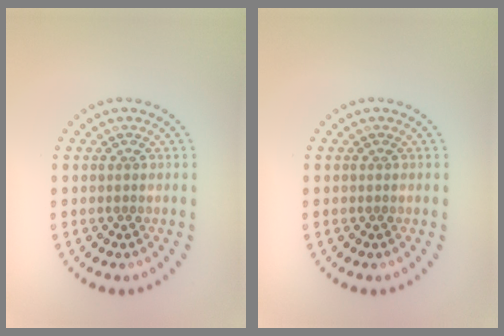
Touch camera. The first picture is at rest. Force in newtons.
{"total": 0.0}